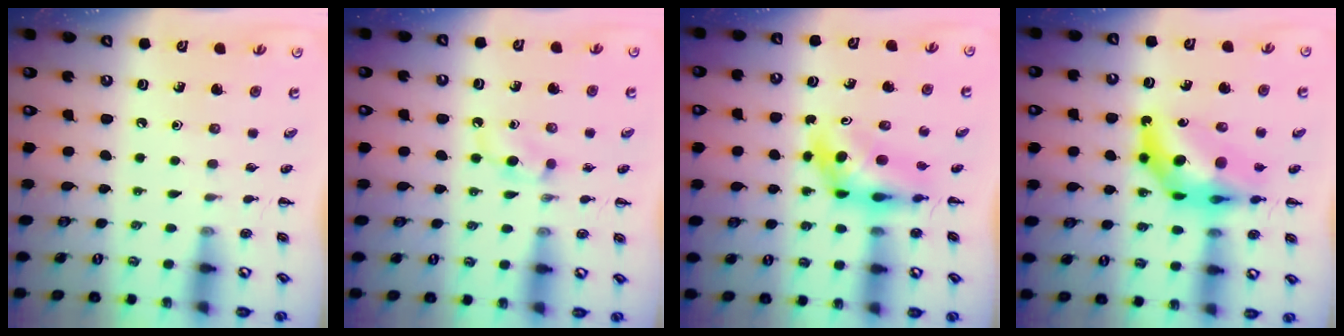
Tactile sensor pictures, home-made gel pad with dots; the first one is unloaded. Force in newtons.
{"total": 3.9, "press": 3.6, "slide": 1.4}
{"total": 5.0, "press": 4.9, "slide": 0.9}
{"total": 12.0, "press": 11.5, "slide": 3.6}